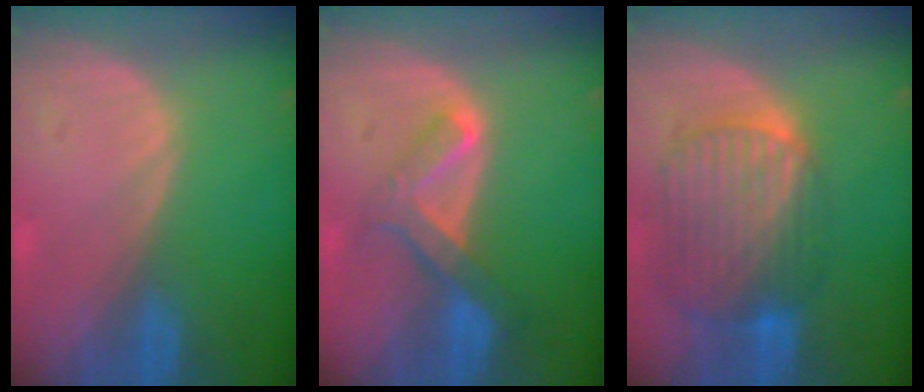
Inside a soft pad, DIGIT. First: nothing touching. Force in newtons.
{"total": 6.9, "press": 5.8, "slide": 3.7}
{"total": 10.3, "press": 8.7, "slide": 5.6}